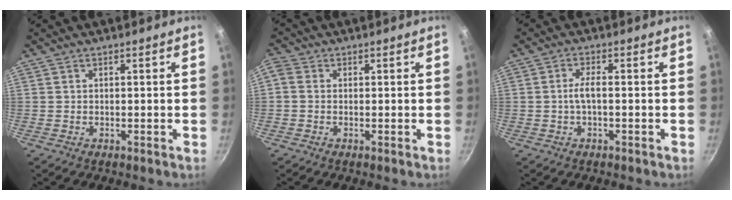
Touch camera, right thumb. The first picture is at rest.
{"total": 2.0, "force": [-0.2, 1.6, 1.2], "torque": [-0.029, 0.007, -0.013]}
{"total": 2.9, "force": [-0.5, 0.8, 2.8], "torque": [-0.063, 0.013, -0.012]}